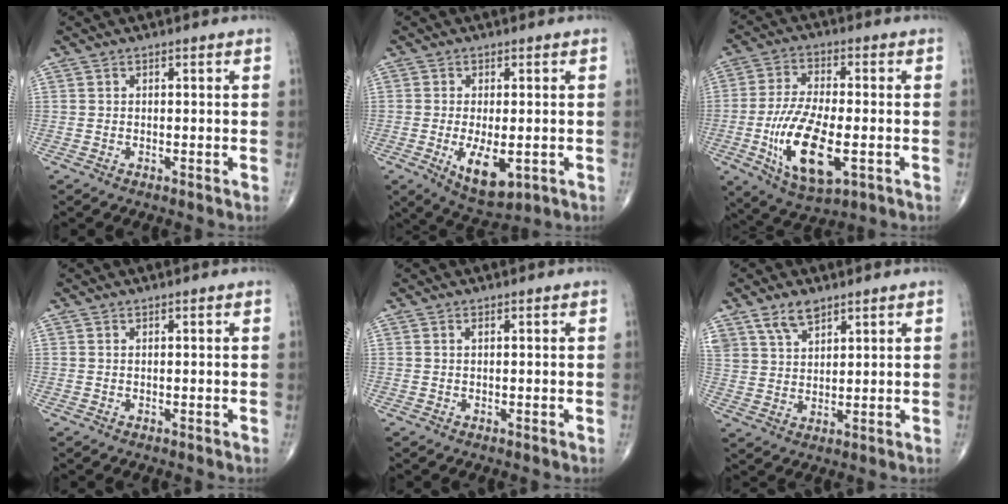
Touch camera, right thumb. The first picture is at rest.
{"total": 8.4, "force": [-2.1, 3.8, 7.1], "torque": [-0.112, -0.017, -0.023]}
{"total": 15.4, "force": [-4.0, 6.4, 13.5], "torque": [-0.261, -0.004, -0.063]}
{"total": 0.0}
{"total": 0.5, "force": [0.2, 0.2, 0.4], "torque": [-0.010, 0.004, 0.004]}
{"total": 4.9, "force": [3.4, 2.5, 2.5], "torque": [-0.038, -0.017, 0.070]}